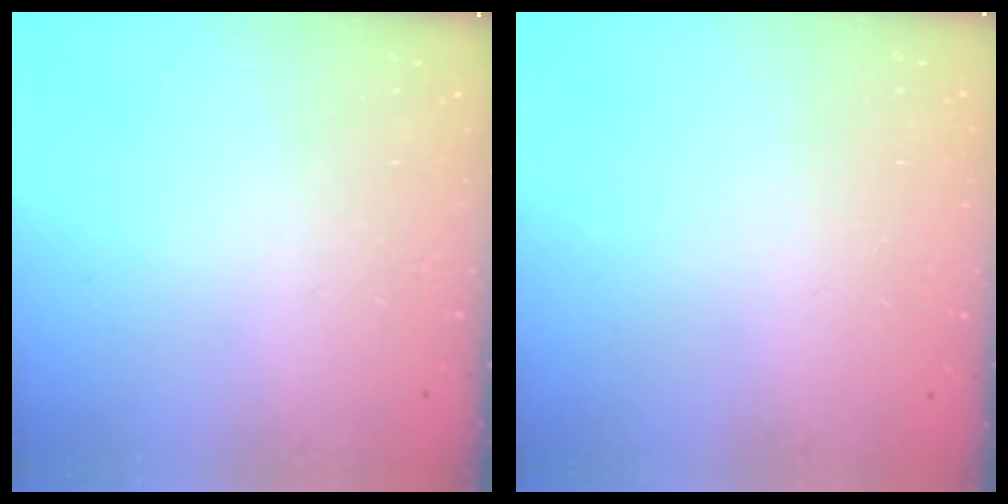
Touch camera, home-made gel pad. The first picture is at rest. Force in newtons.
{"total": 0.0}